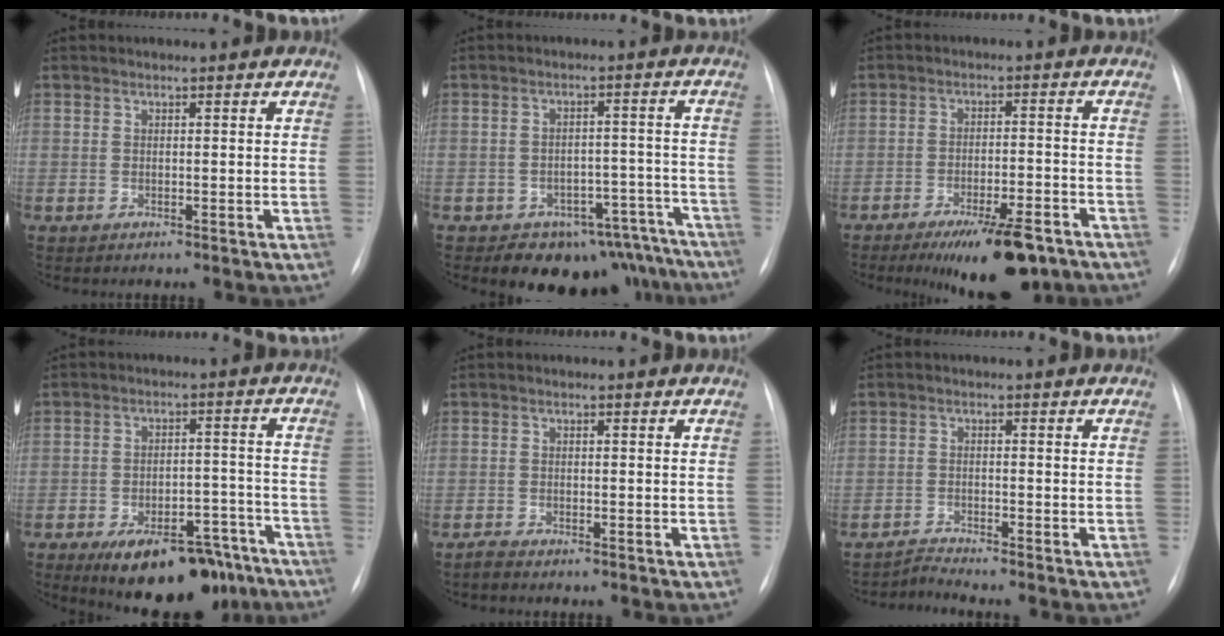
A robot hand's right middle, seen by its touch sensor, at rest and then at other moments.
{"total": 13.6, "force": [-11.8, 6.3, 2.3], "torque": [0.007, 0.044, -0.141]}
{"total": 11.2, "force": [-7.8, 2.6, 7.6], "torque": [-0.111, -0.012, -0.118]}
{"total": 15.6, "force": [-11.6, 6.4, 8.2], "torque": [-0.085, 0.029, -0.163]}
{"total": 0.9, "force": [-0.9, 0.1, 0.3], "torque": [-0.010, -0.001, -0.017]}
{"total": 2.2, "force": [-1.8, -0.9, -0.7], "torque": [0.011, -0.015, -0.035]}